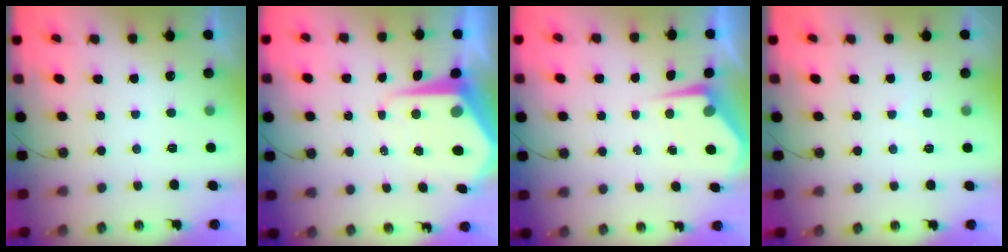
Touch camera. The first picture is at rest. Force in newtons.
{"total": 10.5, "press": 10.4, "slide": 1.0}
{"total": 4.4, "press": 4.4, "slide": 0.4}
{"total": 3.5, "press": 3.4, "slide": 0.6}